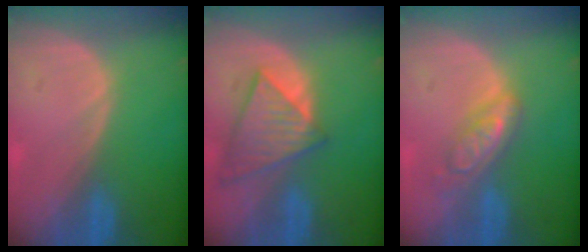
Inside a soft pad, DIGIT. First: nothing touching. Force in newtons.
{"total": 8.4, "press": 7.4, "slide": 4.1}
{"total": 5.7, "press": 4.9, "slide": 2.9}